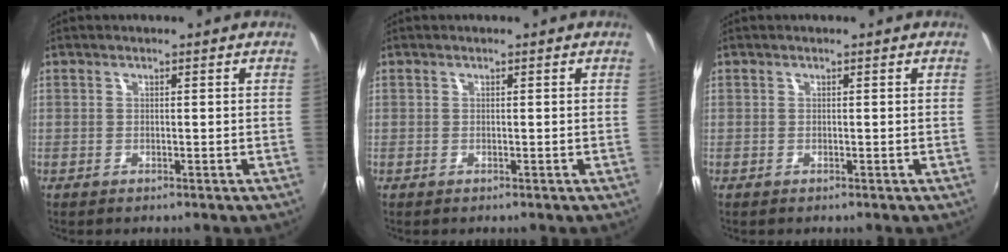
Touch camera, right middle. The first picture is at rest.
{"total": 0.0}
{"total": 0.0}